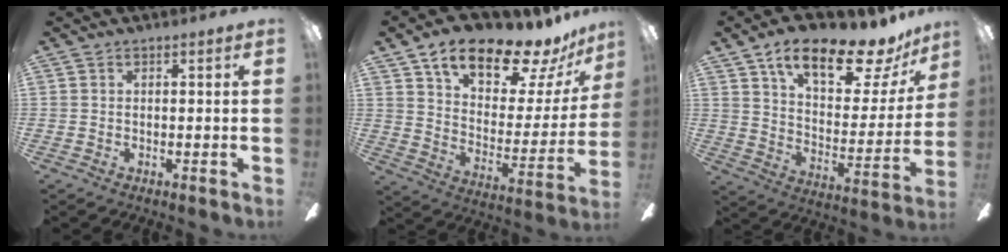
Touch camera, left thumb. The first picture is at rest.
{"total": 18.9, "force": [14.7, 7.3, 9.4], "torque": [-0.154, -0.096, 0.251]}
{"total": 20.1, "force": [14.4, 7.4, 11.9], "torque": [-0.188, -0.086, 0.242]}